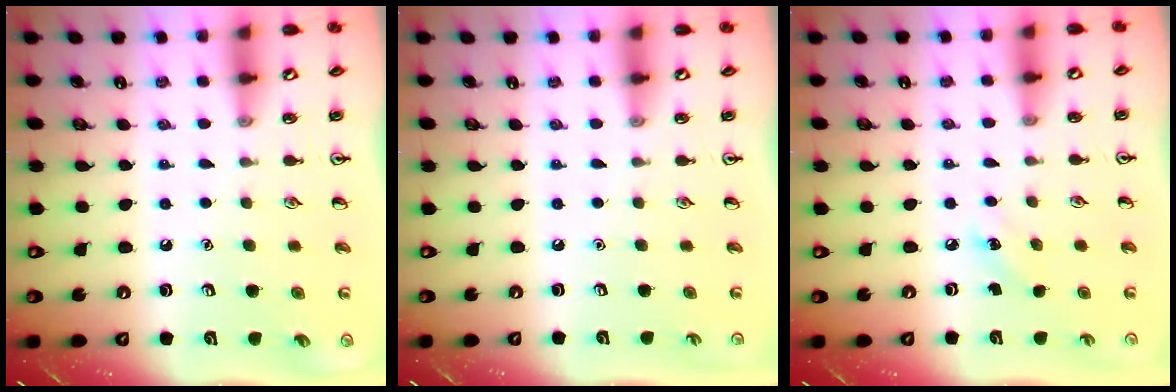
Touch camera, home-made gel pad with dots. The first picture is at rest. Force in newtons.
{"total": 0.0}
{"total": 3.9, "press": 3.7, "slide": 1.2}